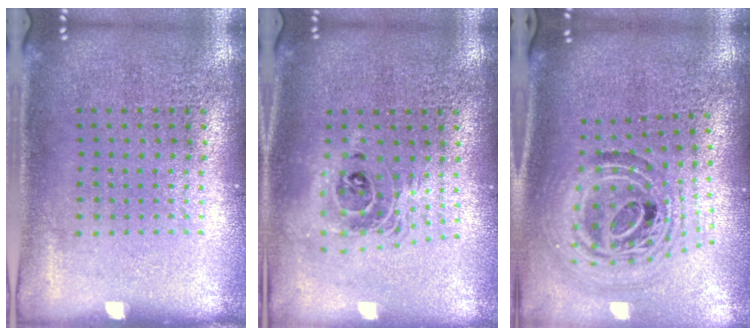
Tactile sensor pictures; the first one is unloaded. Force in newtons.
{"total": 1.7, "press": 1.4, "slide": 1.0}
{"total": 1.8, "press": 1.5, "slide": 0.9}